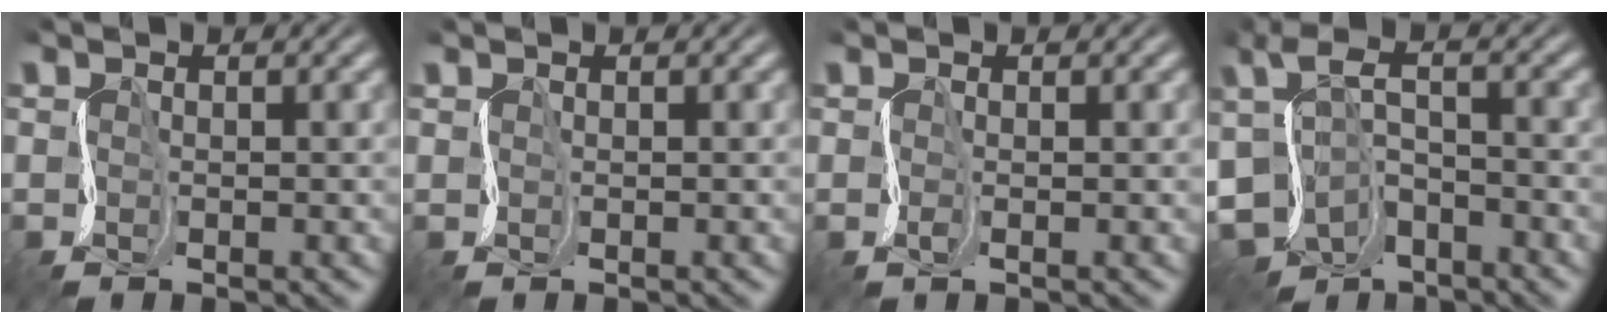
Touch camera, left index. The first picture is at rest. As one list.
[{"total": 0.0}, {"total": 0.6, "force": [0.1, 0.0, 0.6], "torque": [-0.014, -0.002, 0.000]}, {"total": 6.3, "force": [-2.1, 4.3, 4.0], "torque": [-0.085, -0.012, -0.037]}]